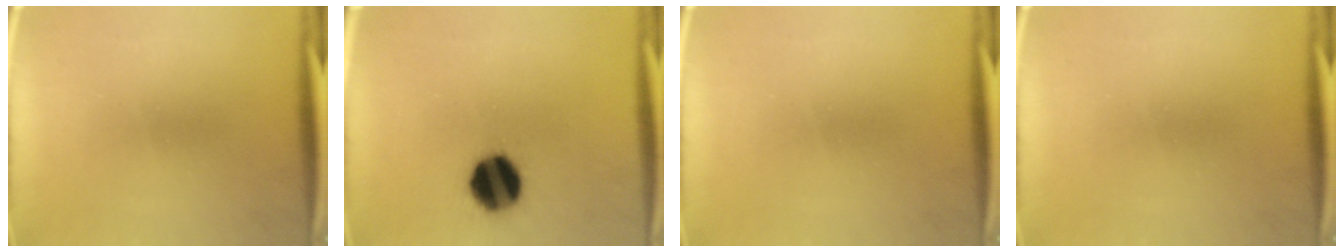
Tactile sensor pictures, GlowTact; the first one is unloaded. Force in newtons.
{"total": 14.3}
{"total": 0.0}
{"total": 0.0}